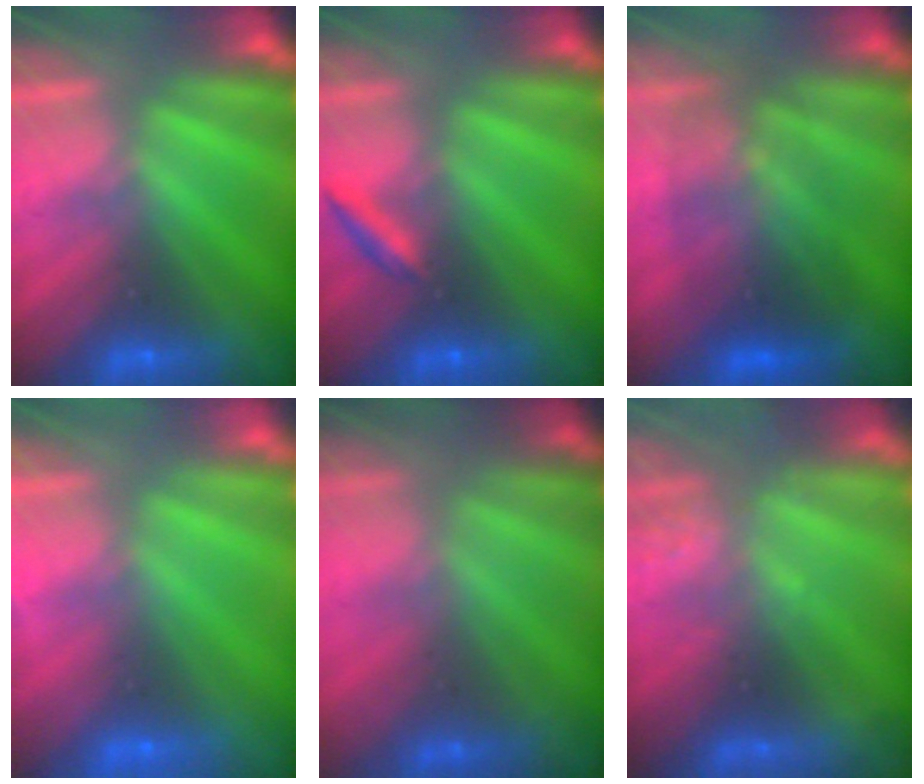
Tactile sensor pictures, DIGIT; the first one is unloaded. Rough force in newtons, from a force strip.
{"total": 2.1}
{"total": 3.6}
{"total": 7.6}
{"total": 1.7}
{"total": 2.3}